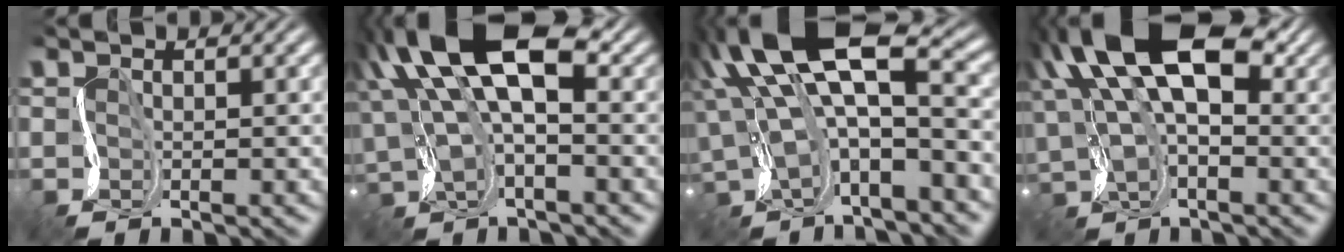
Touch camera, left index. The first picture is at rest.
{"total": 11.5, "force": [5.0, 5.3, 8.9], "torque": [-0.174, 0.025, 0.088]}
{"total": 10.3, "force": [3.2, 4.1, 8.9], "torque": [-0.168, 0.009, 0.062]}
{"total": 15.1, "force": [6.6, 8.0, 11.0], "torque": [-0.176, 0.036, 0.103]}